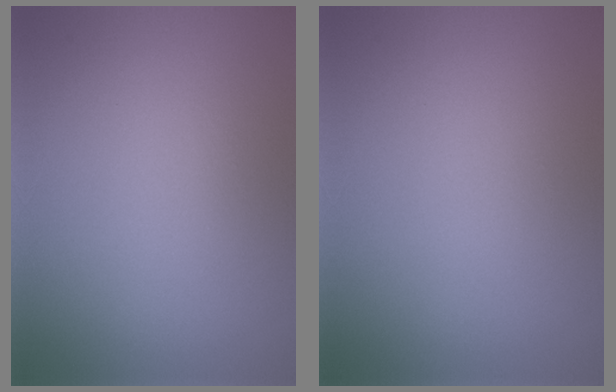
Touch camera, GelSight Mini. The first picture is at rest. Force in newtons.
{"total": 0.0}